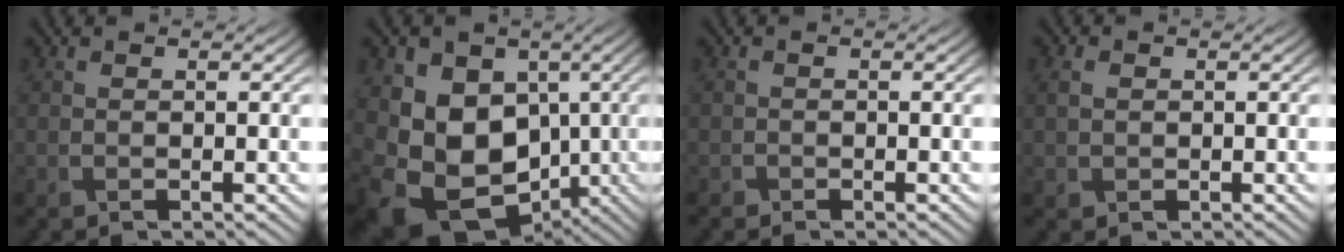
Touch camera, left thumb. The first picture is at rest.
{"total": 14.6, "force": [-2.5, 11.9, 8.1], "torque": [-0.178, -0.015, -0.046]}
{"total": 0.7, "force": [-0.6, 0.2, -0.2], "torque": [0.007, -0.002, -0.013]}
{"total": 2.2, "force": [0.3, 1.8, 1.2], "torque": [-0.034, 0.000, 0.005]}